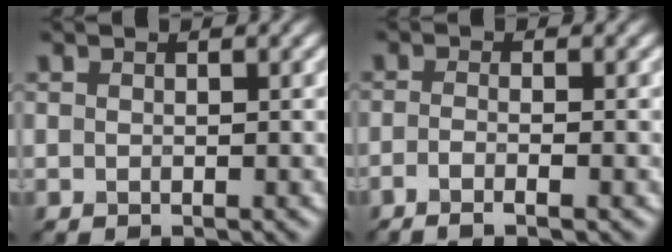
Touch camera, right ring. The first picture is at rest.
{"total": 2.8, "force": [-1.3, 0.8, 2.4], "torque": [-0.035, -0.009, -0.027]}